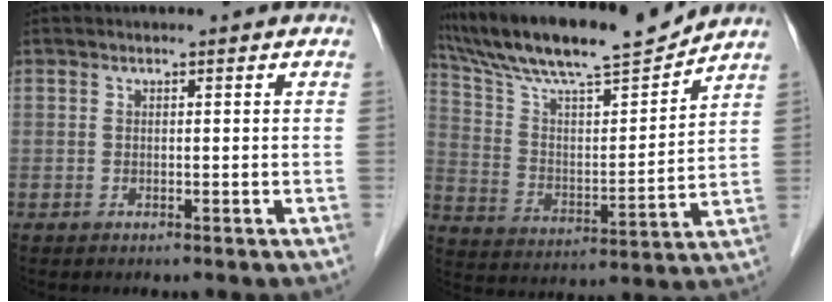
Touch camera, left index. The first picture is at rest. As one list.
[{"total": 17.2, "force": [15.4, 0.7, 7.6], "torque": [-0.145, 0.003, 0.266]}]